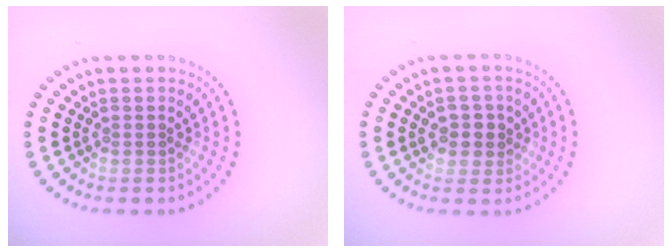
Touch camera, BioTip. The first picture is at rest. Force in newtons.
{"total": 2.5, "press": 2.4, "slide": 0.4}